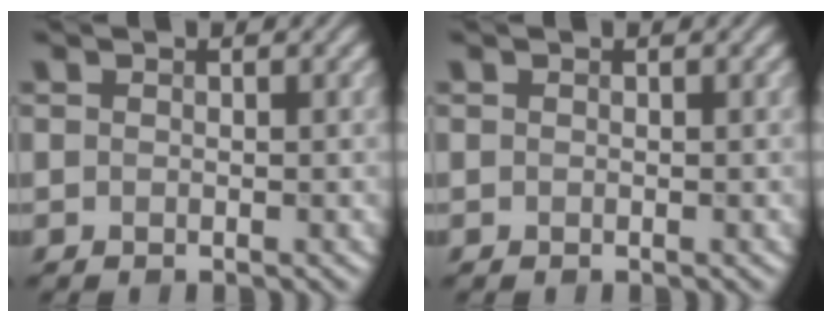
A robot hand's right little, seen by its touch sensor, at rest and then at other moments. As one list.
[{"total": 0.0}]